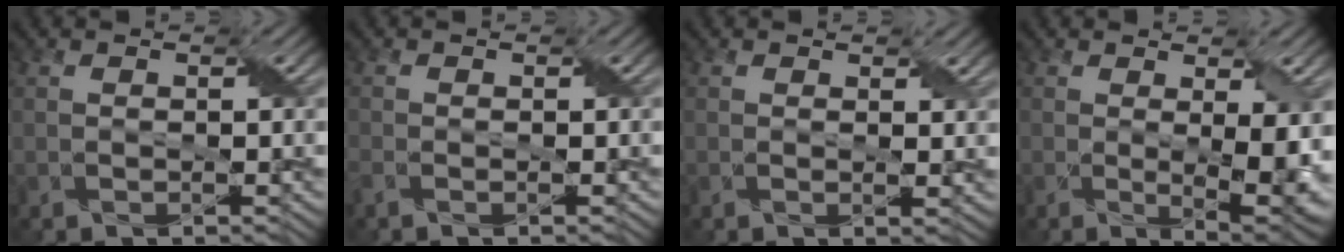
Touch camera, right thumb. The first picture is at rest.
{"total": 1.4, "force": [-0.9, 0.6, 0.8], "torque": [-0.025, -0.003, -0.022]}
{"total": 1.7, "force": [1.0, 0.7, 1.3], "torque": [-0.024, -0.004, 0.017]}
{"total": 6.3, "force": [0.0, 2.2, 5.9], "torque": [-0.098, -0.018, 0.012]}